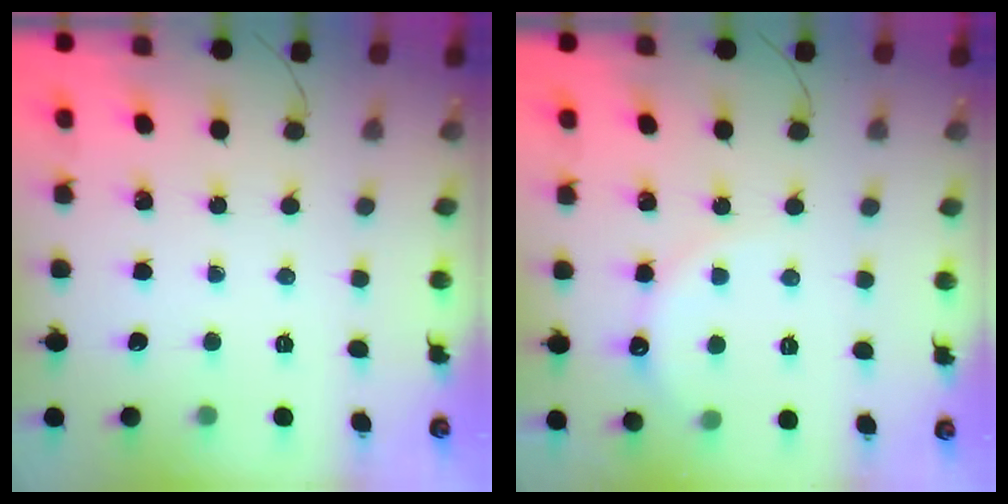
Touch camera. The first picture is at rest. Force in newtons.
{"total": 7.3, "press": 7.1, "slide": 1.7}